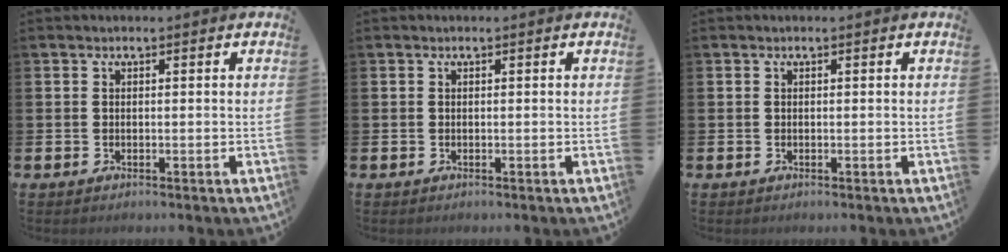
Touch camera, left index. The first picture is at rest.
{"total": 0.0}
{"total": 0.0}